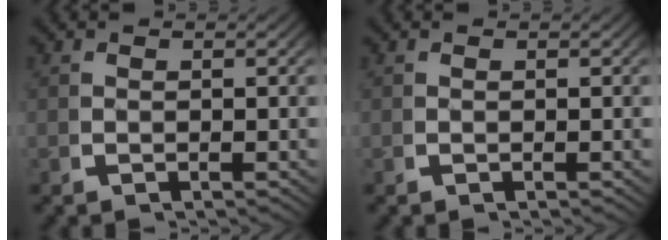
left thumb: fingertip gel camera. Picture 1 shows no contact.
{"total": 0.0}